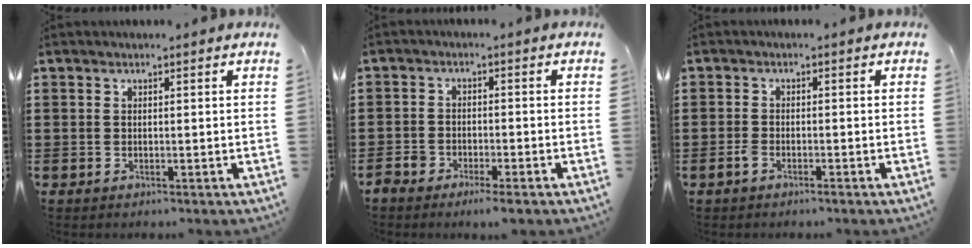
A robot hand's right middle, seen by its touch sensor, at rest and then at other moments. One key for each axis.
{"total": 3.0, "fx": -2.8, "fy": 0.8, "fz": 0.9, "tx": -0.033, "ty": 0.001, "tz": -0.060}
{"total": 1.3, "fx": -0.7, "fy": 0.7, "fz": 0.8, "tx": -0.025, "ty": -0.004, "tz": -0.016}